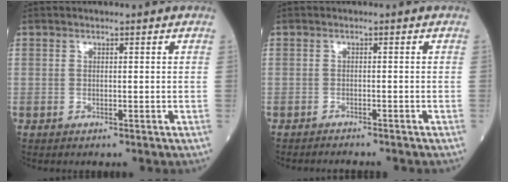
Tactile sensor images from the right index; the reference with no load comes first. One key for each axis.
{"total": 3.3, "fx": -3.2, "fy": 0.1, "fz": 1.0, "tx": -0.013, "ty": -0.006, "tz": -0.042}